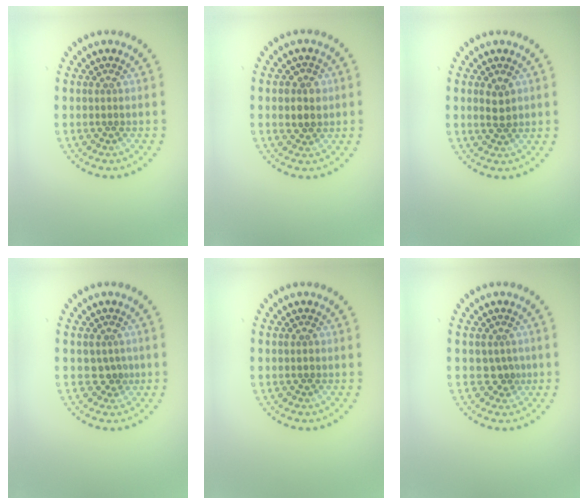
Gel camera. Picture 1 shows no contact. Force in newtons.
{"total": 2.6, "press": 2.5, "slide": 0.7}
{"total": 1.9, "press": 1.8, "slide": 0.4}
{"total": 1.4, "press": 1.2, "slide": 0.6}
{"total": 0.8, "press": 0.8, "slide": 0.1}
{"total": 1.4, "press": 1.2, "slide": 0.6}